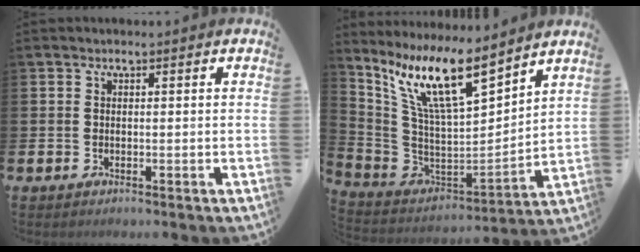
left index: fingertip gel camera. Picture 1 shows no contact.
{"total": 12.4, "force": [8.9, 2.7, 8.2], "torque": [-0.188, -0.049, 0.158]}